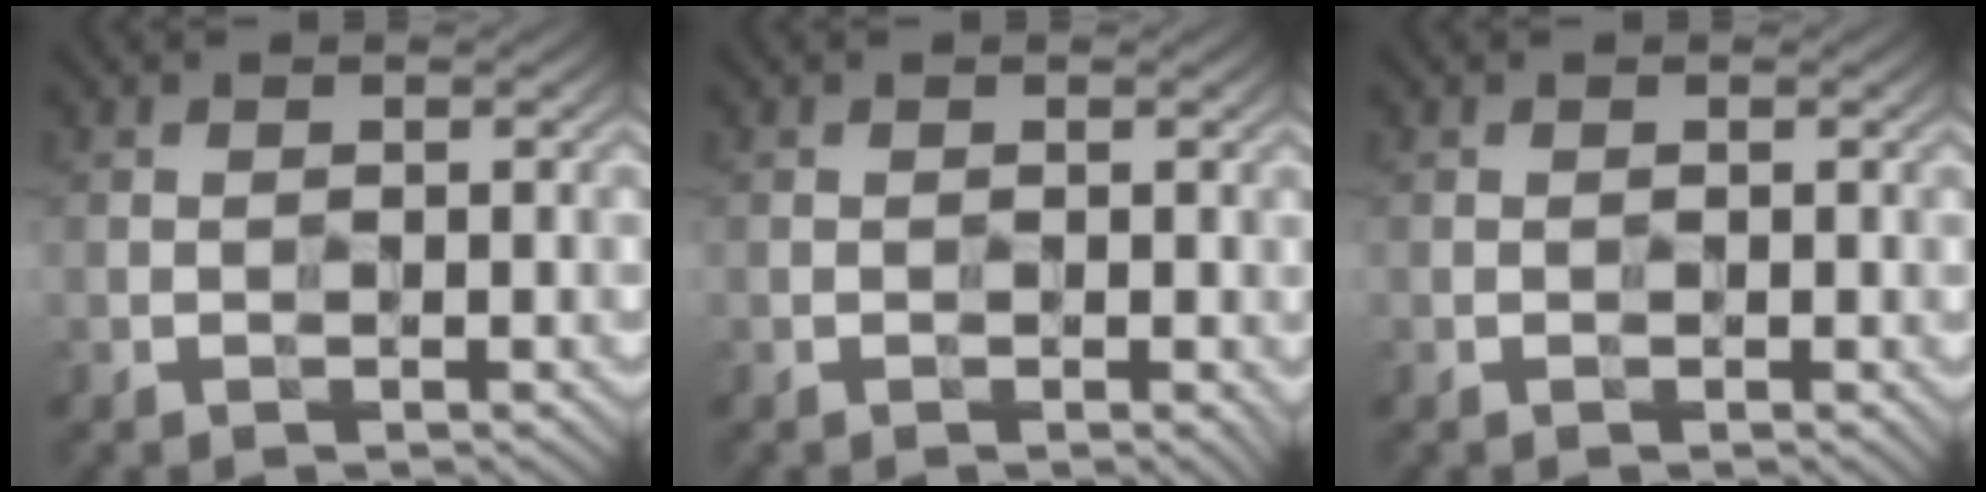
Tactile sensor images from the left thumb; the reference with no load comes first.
{"total": 1.0, "force": [-0.3, 0.5, 0.8], "torque": [-0.009, -0.002, 0.002]}
{"total": 0.9, "force": [-0.2, 0.3, 0.8], "torque": [-0.011, -0.001, 0.001]}